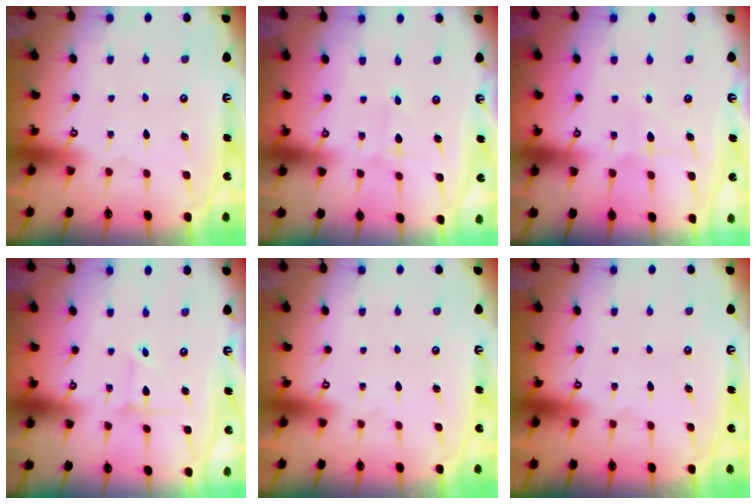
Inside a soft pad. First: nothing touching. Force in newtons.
{"total": 1.1, "press": 1.0, "slide": 0.1}
{"total": 5.9, "press": 5.9, "slide": 0.3}
{"total": 2.1, "press": 2.1, "slide": 0.1}
{"total": 0.0}
{"total": 0.0}